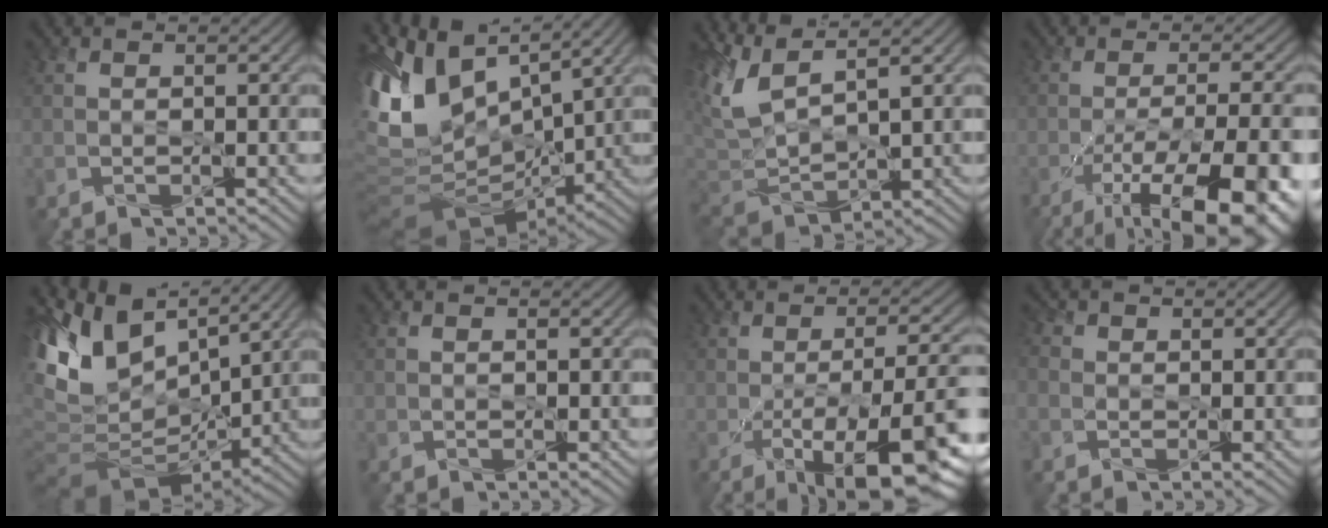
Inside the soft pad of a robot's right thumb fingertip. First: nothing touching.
{"total": 13.8, "force": [3.7, 7.6, 10.9], "torque": [-0.254, -0.003, 0.080]}
{"total": 7.9, "force": [3.5, 2.6, 6.6], "torque": [-0.172, 0.009, 0.068]}
{"total": 15.4, "force": [-8.8, 4.8, 11.7], "torque": [-0.182, -0.027, -0.119]}
{"total": 11.8, "force": [4.2, 7.4, 8.3], "torque": [-0.213, -0.004, 0.085]}
{"total": 0.0}
{"total": 12.8, "force": [-5.4, 4.0, 10.9], "torque": [-0.156, -0.018, -0.075]}
{"total": 1.6, "force": [-0.2, 1.3, 0.9], "torque": [-0.028, -0.001, -0.005]}